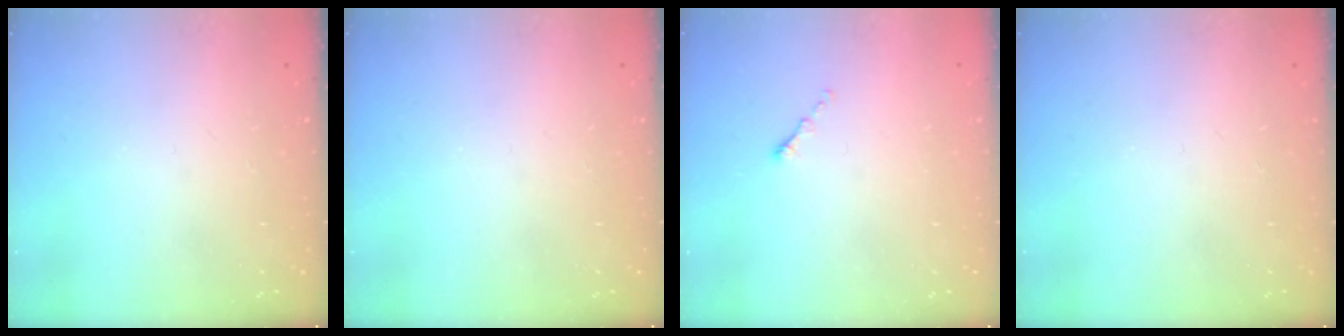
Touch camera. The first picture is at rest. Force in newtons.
{"total": 0.0}
{"total": 0.0}
{"total": 0.0}